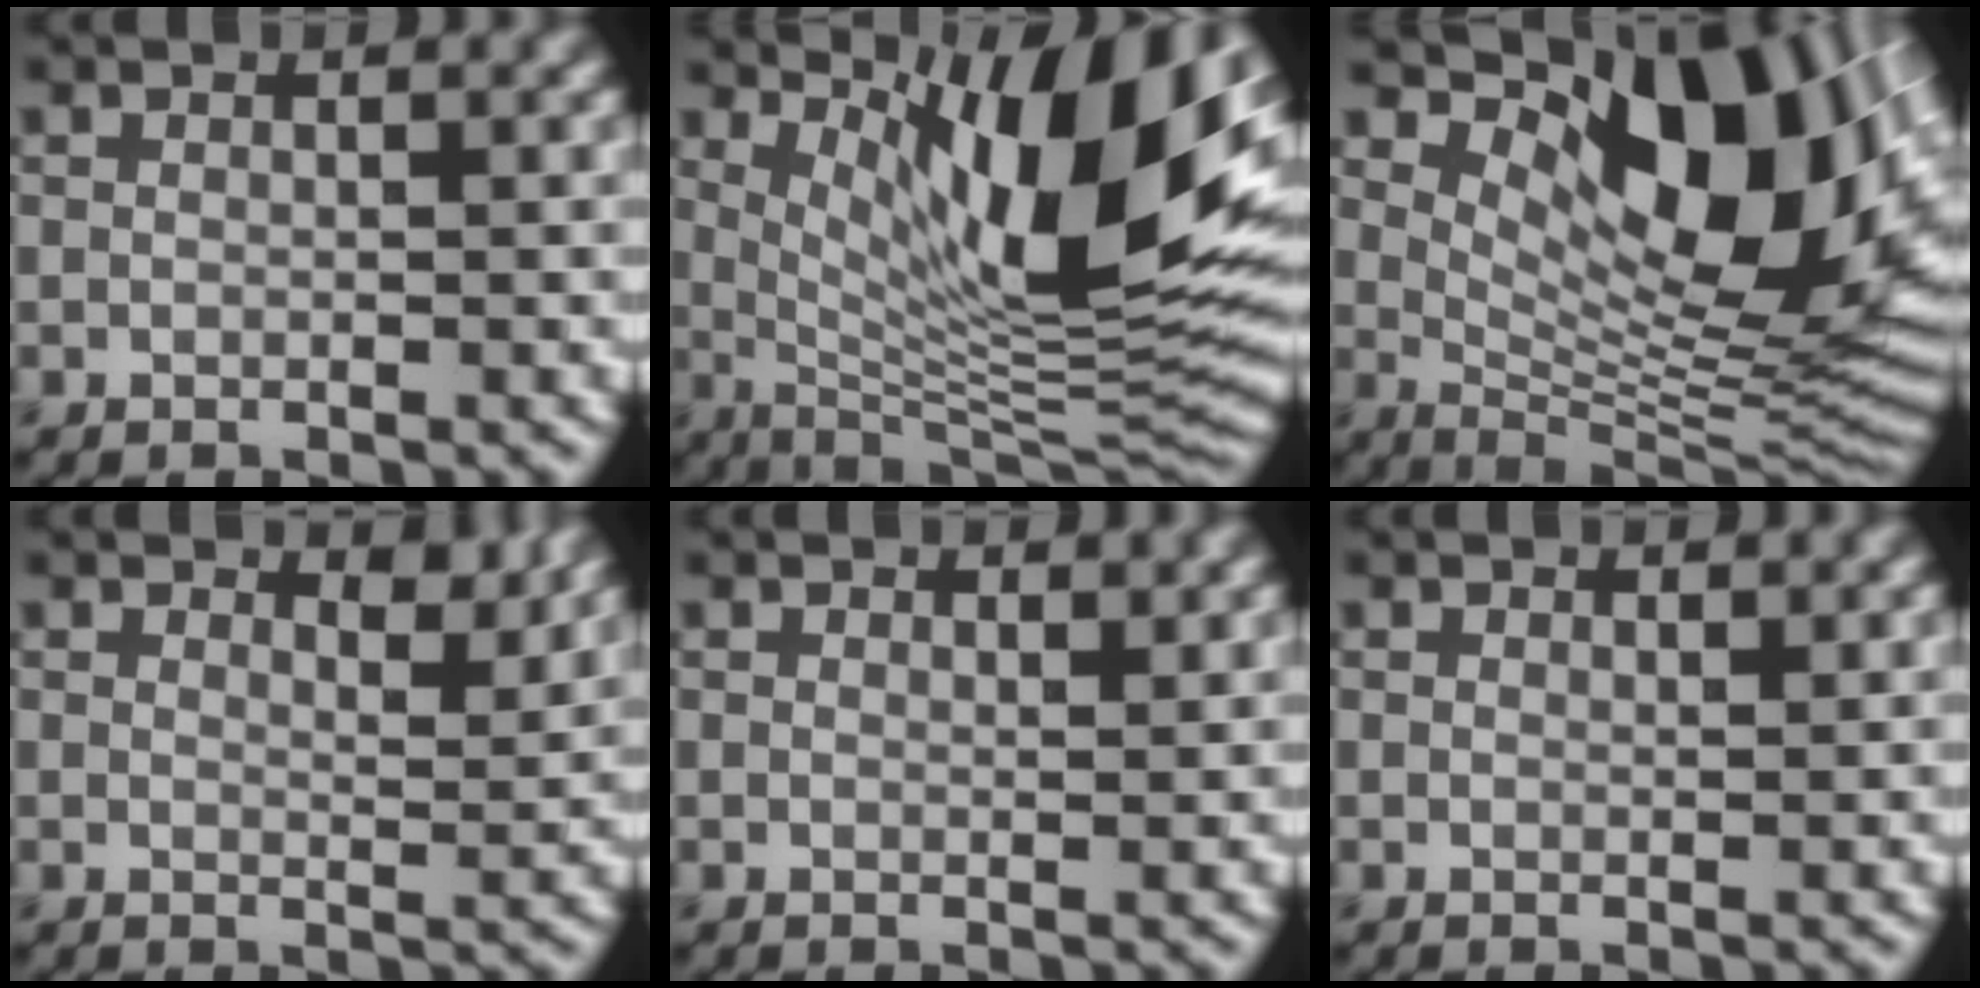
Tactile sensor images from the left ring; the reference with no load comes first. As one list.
[{"total": 13.7, "force": [5.2, 3.6, 12.1], "torque": [-0.172, -0.005, 0.093]}, {"total": 14.5, "force": [5.3, 6.6, 11.8], "torque": [-0.160, 0.001, 0.095]}, {"total": 2.2, "force": [1.8, 0.6, 1.0], "torque": [-0.015, -0.007, 0.023]}, {"total": 0.9, "force": [0.8, 0.2, 0.3], "torque": [-0.005, 0.000, 0.013]}, {"total": 0.5, "force": [0.5, 0.1, 0.2], "torque": [-0.002, 0.000, 0.010]}]